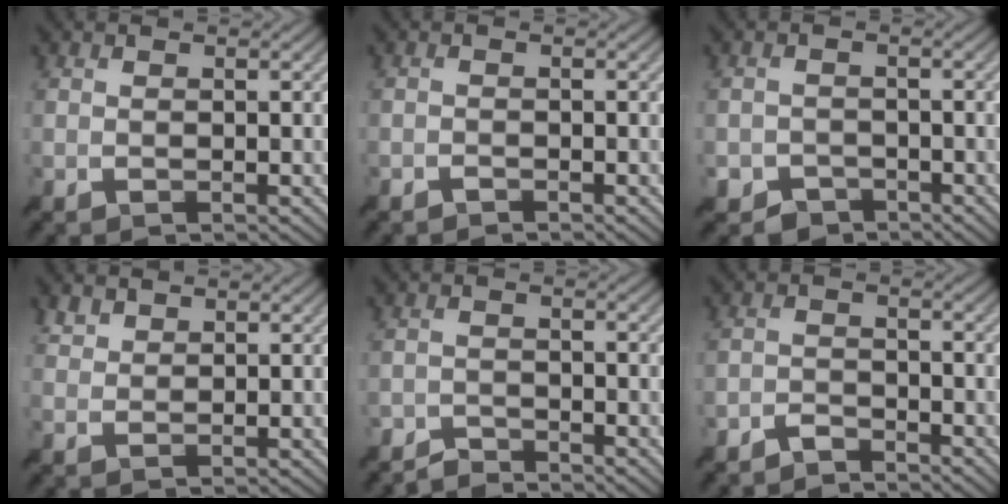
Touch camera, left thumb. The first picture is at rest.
{"total": 0.8, "force": [-0.7, 0.3, 0.0], "torque": [0.004, -0.003, -0.014]}
{"total": 2.9, "force": [-2.2, 1.9, 0.4], "torque": [0.001, -0.006, -0.043]}
{"total": 2.2, "force": [1.9, 0.8, 0.7], "torque": [-0.022, 0.002, 0.047]}
{"total": 2.3, "force": [-2.3, 0.4, 0.0], "torque": [0.008, 0.001, -0.048]}
{"total": 2.6, "force": [-2.4, 0.9, 0.3], "torque": [0.000, 0.002, -0.053]}